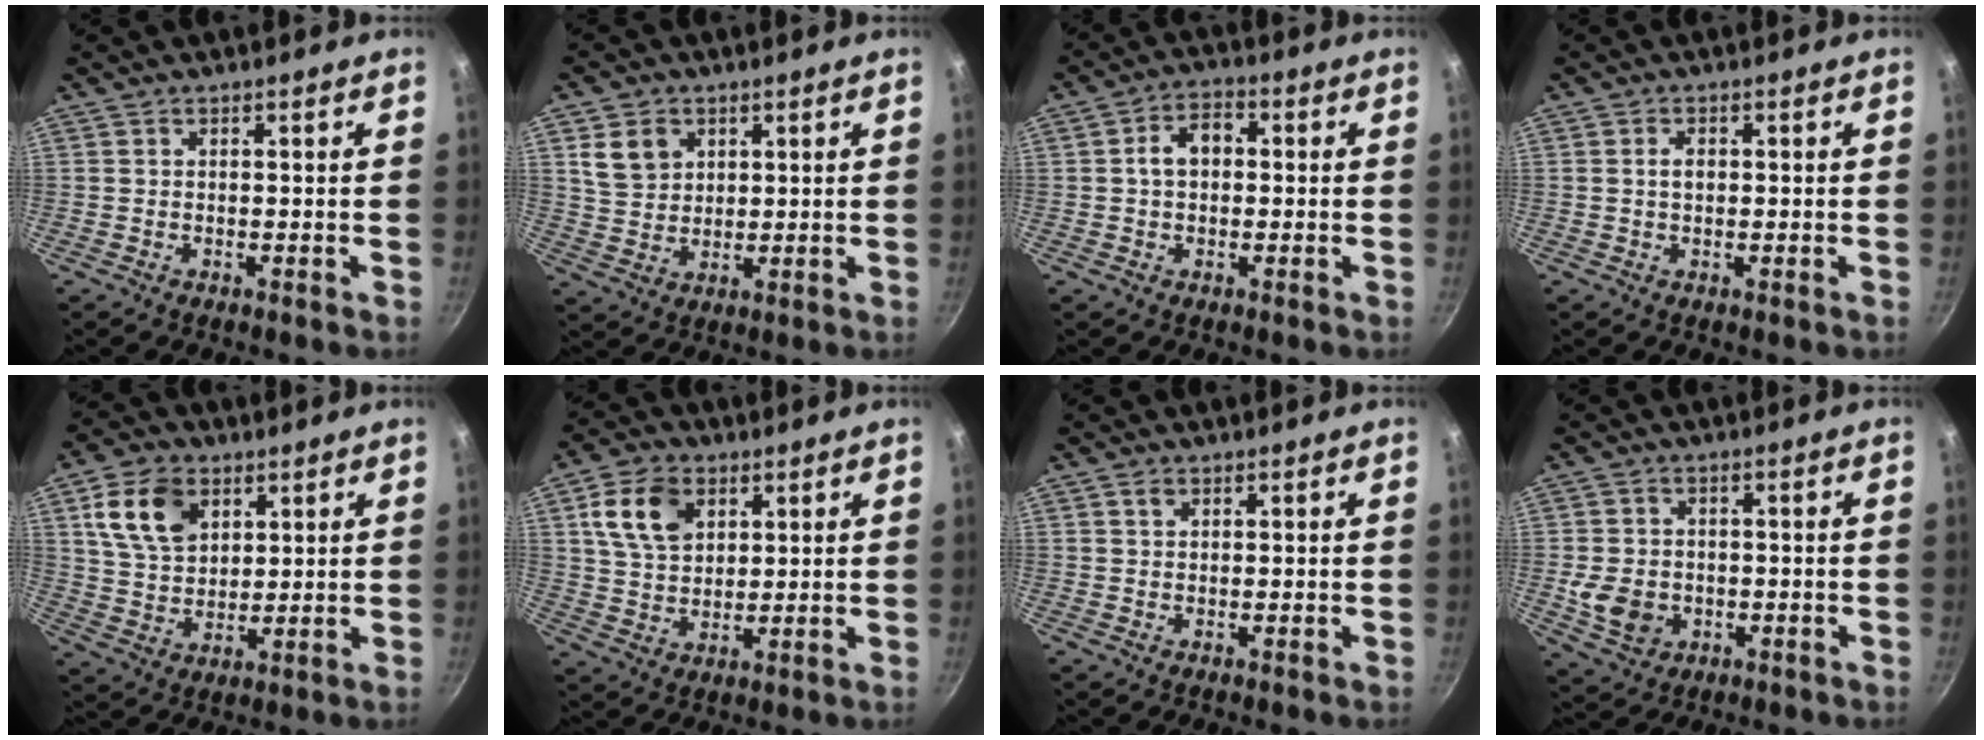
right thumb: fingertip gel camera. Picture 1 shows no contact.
{"total": 7.2, "force": [2.7, 5.7, 3.5], "torque": [-0.041, -0.006, 0.054]}
{"total": 4.6, "force": [0.8, 3.4, 3.0], "torque": [-0.030, 0.010, 0.009]}
{"total": 1.9, "force": [0.2, 1.3, 1.4], "torque": [-0.018, 0.005, 0.004]}
{"total": 12.2, "force": [4.9, 8.3, 7.4], "torque": [-0.113, -0.012, 0.094]}
{"total": 11.0, "force": [4.2, 7.5, 6.9], "torque": [-0.104, -0.006, 0.077]}
{"total": 1.3, "force": [0.8, 0.8, 0.7], "torque": [-0.011, -0.001, 0.012]}
{"total": 7.7, "force": [-1.3, 6.3, 4.3], "torque": [-0.069, 0.006, -0.015]}